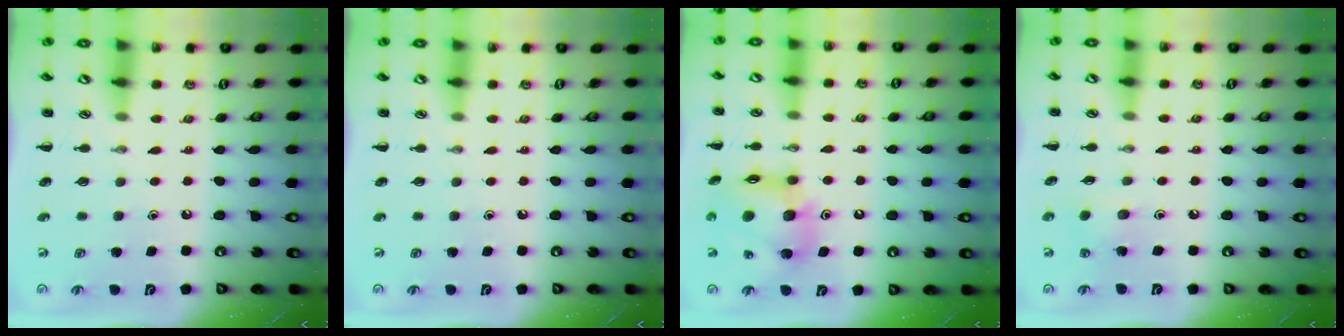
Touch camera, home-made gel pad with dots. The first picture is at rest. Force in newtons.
{"total": 0.0}
{"total": 15.9, "press": 15.6, "slide": 3.1}
{"total": 4.7, "press": 4.7, "slide": 0.7}